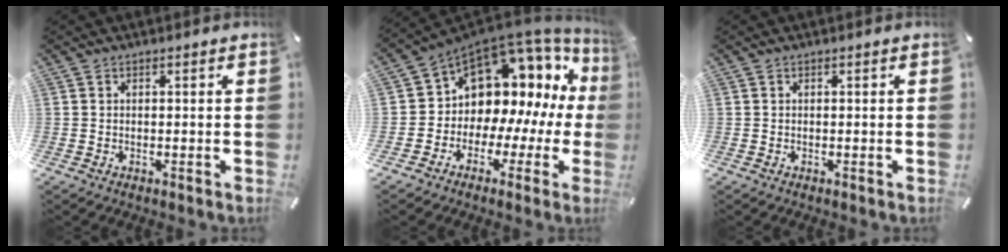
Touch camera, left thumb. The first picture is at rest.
{"total": 11.4, "force": [5.0, 8.9, 5.0], "torque": [-0.088, -0.065, 0.090]}
{"total": 0.0}